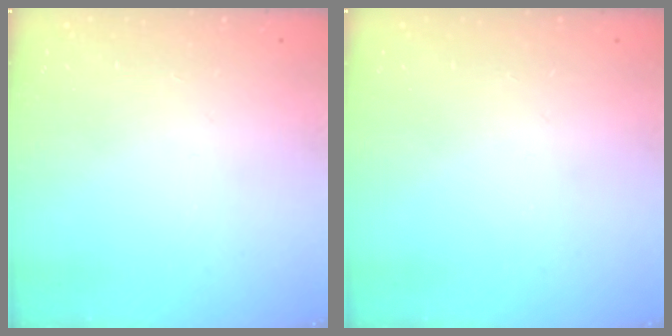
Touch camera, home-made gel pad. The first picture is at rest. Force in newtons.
{"total": 0.0}